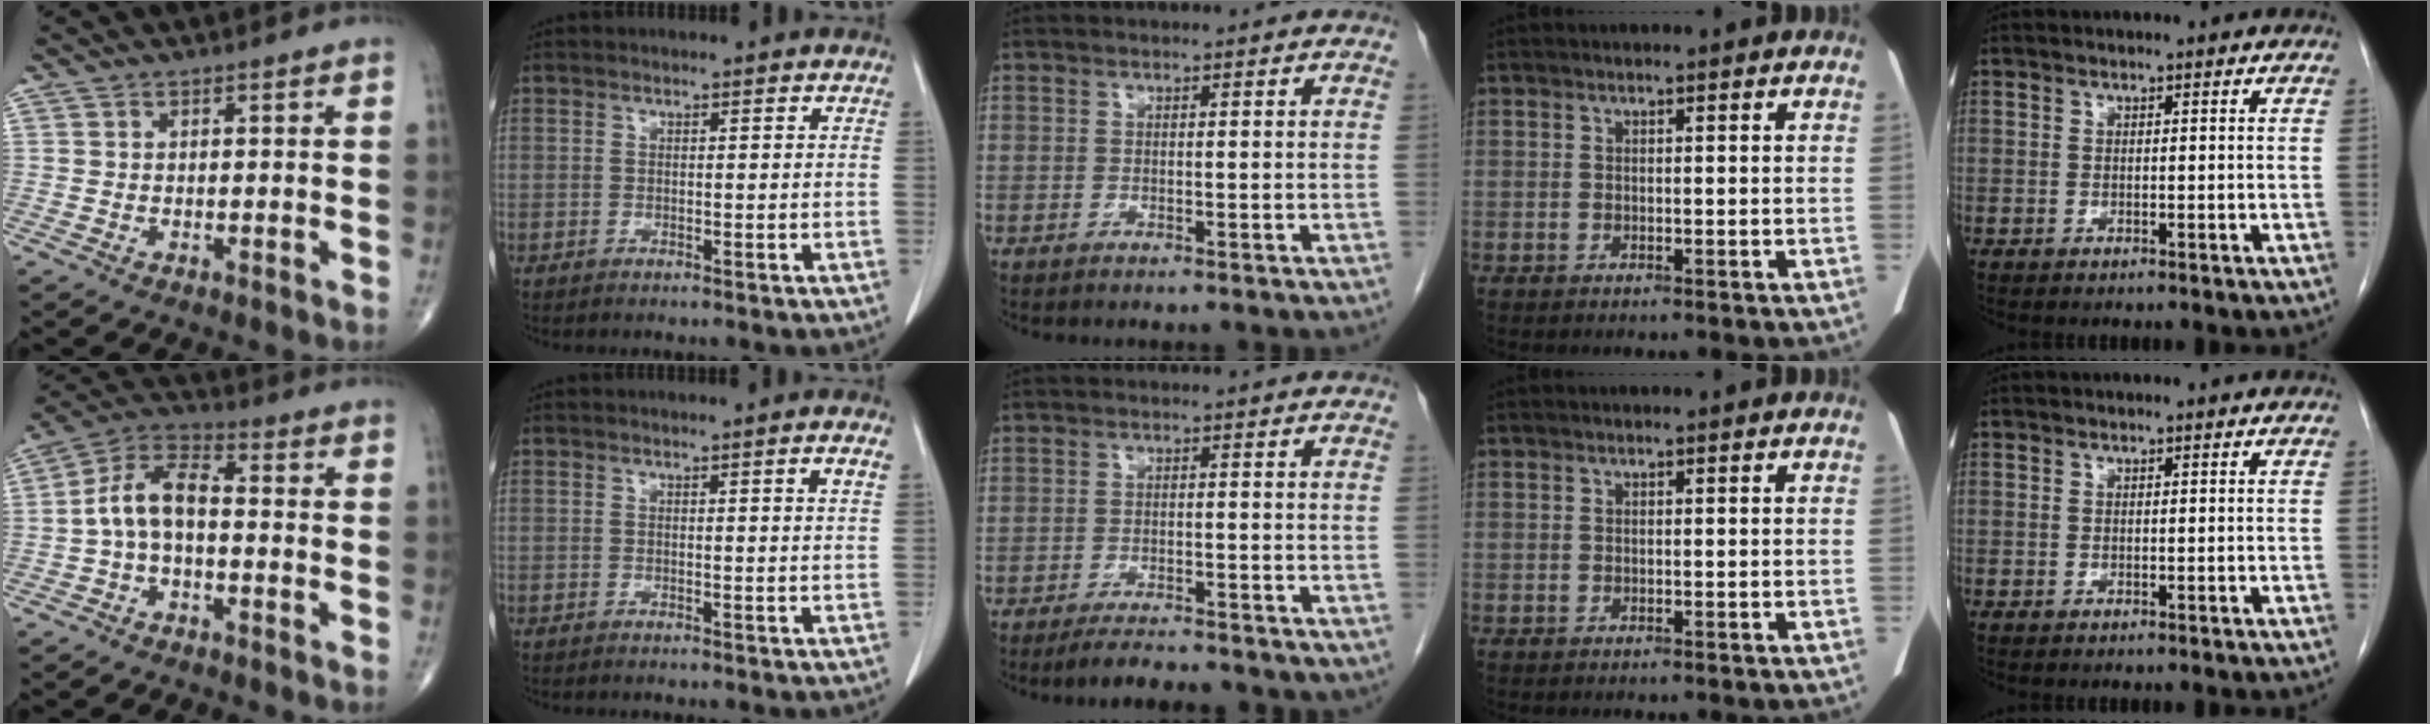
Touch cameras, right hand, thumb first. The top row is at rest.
{"thumb": {"total": 8.9, "force": [-1.2, 4.8, 7.4], "torque": [-0.140, 0.038, -0.035]}, "index": {"total": 1.4, "force": [0.7, -0.3, 1.2], "torque": [-0.016, -0.003, 0.009]}, "middle": {"total": 5.3, "force": [-4.4, 1.4, 2.6], "torque": [-0.044, -0.008, -0.062]}}